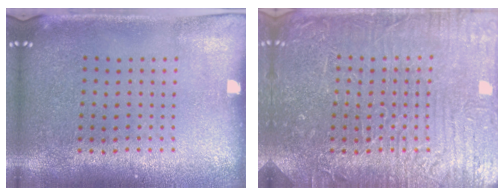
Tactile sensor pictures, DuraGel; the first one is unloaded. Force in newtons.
{"total": 5.0, "press": 5.0, "slide": 0.6}